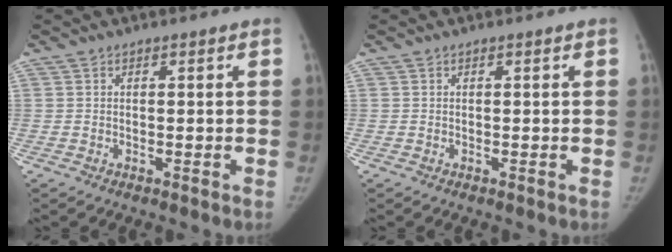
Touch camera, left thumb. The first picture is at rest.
{"total": 0.0}